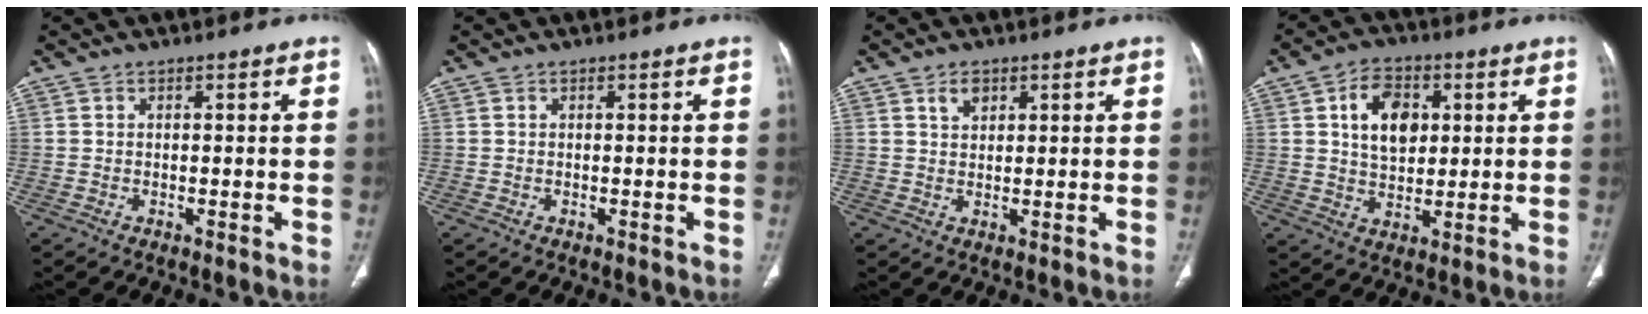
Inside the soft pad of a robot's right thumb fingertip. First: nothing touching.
{"total": 0.0}
{"total": 2.8, "force": [1.6, 1.8, 1.5], "torque": [-0.017, -0.008, 0.030]}
{"total": 9.8, "force": [2.6, 6.6, 6.8], "torque": [-0.083, -0.005, 0.045]}